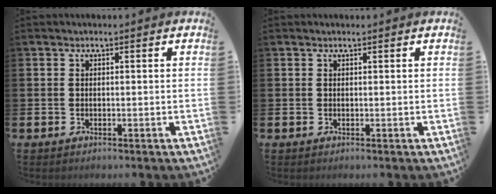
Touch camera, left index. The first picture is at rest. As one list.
[{"total": 0.0}]